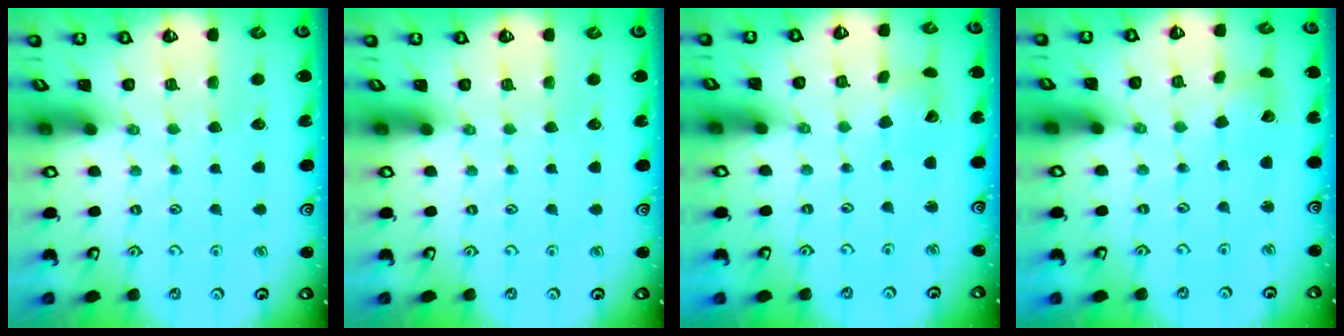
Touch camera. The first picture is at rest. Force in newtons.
{"total": 0.0}
{"total": 3.3, "press": 3.2, "slide": 0.4}
{"total": 3.5, "press": 3.4, "slide": 0.5}